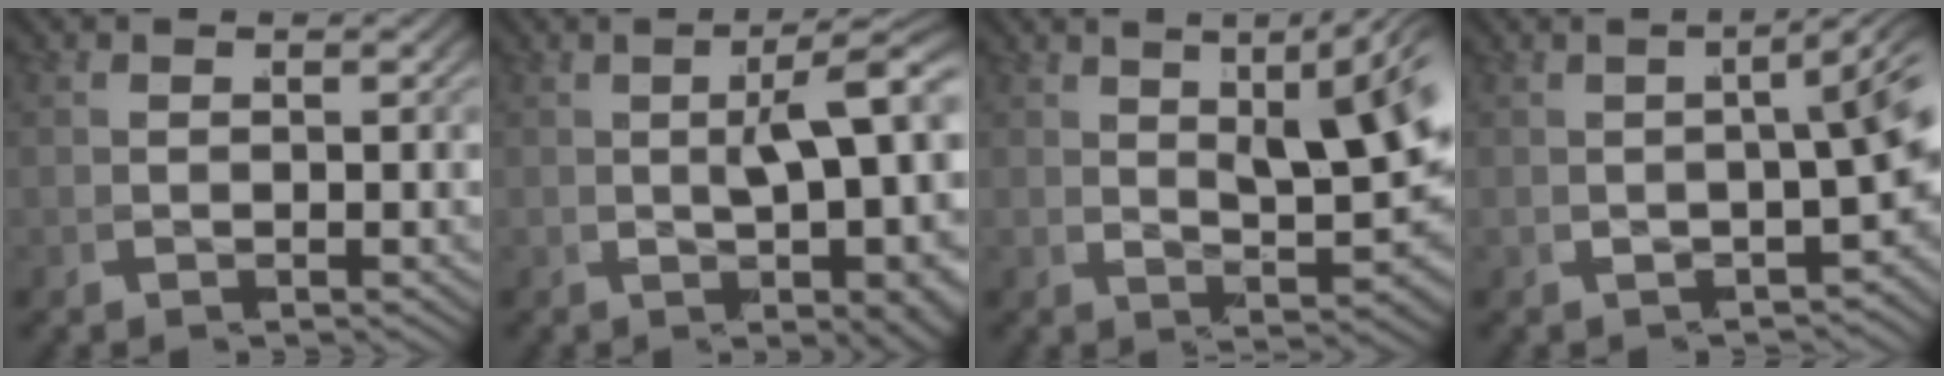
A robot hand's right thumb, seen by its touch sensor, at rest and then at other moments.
{"total": 6.2, "force": [0.6, 1.6, 6.0], "torque": [-0.070, 0.012, 0.010]}
{"total": 7.6, "force": [2.8, 2.8, 6.5], "torque": [-0.066, 0.010, 0.044]}
{"total": 4.6, "force": [0.4, 1.6, 4.3], "torque": [-0.032, 0.030, -0.001]}